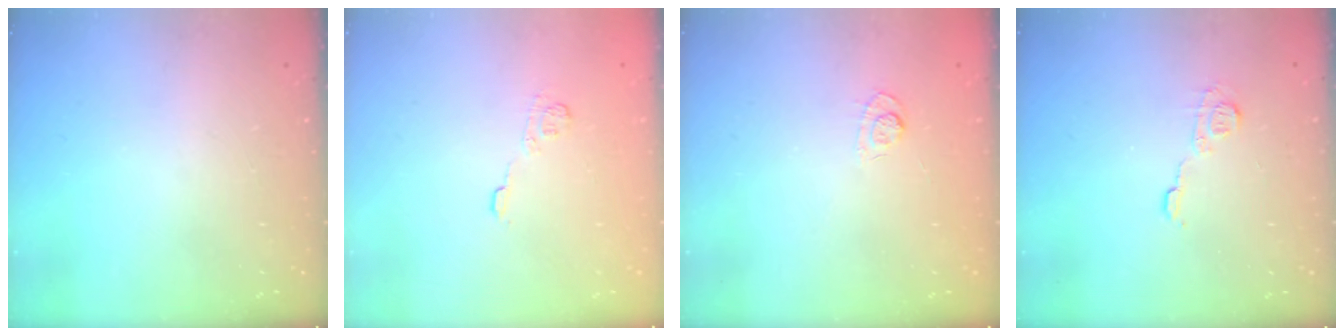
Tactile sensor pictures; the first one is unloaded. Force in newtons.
{"total": 4.1, "press": 3.8, "slide": 1.5}
{"total": 3.5, "press": 3.1, "slide": 1.6}
{"total": 7.3, "press": 7.3, "slide": 0.1}